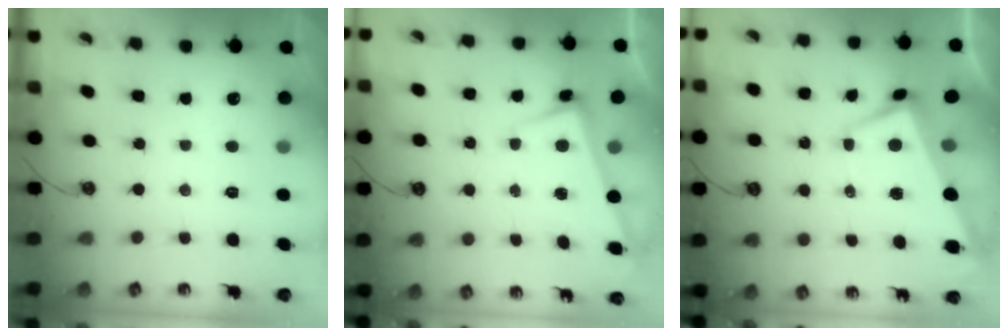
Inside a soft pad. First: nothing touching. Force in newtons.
{"total": 2.7, "press": 2.6, "slide": 0.7}
{"total": 1.1, "press": 0.4, "slide": 1.0}